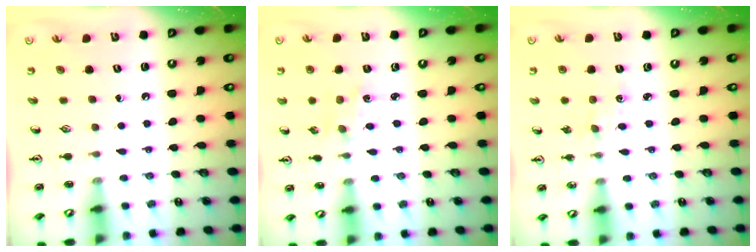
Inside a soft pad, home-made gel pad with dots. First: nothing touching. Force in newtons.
{"total": 1.0, "press": 0.9, "slide": 0.2}
{"total": 2.1, "press": 2.1, "slide": 0.3}